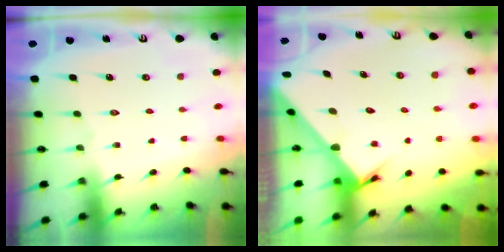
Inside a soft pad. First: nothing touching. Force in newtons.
{"total": 3.3, "press": 3.3, "slide": 0.2}